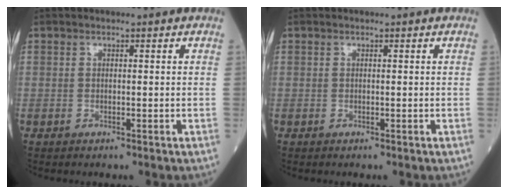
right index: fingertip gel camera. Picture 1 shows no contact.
{"total": 0.0}